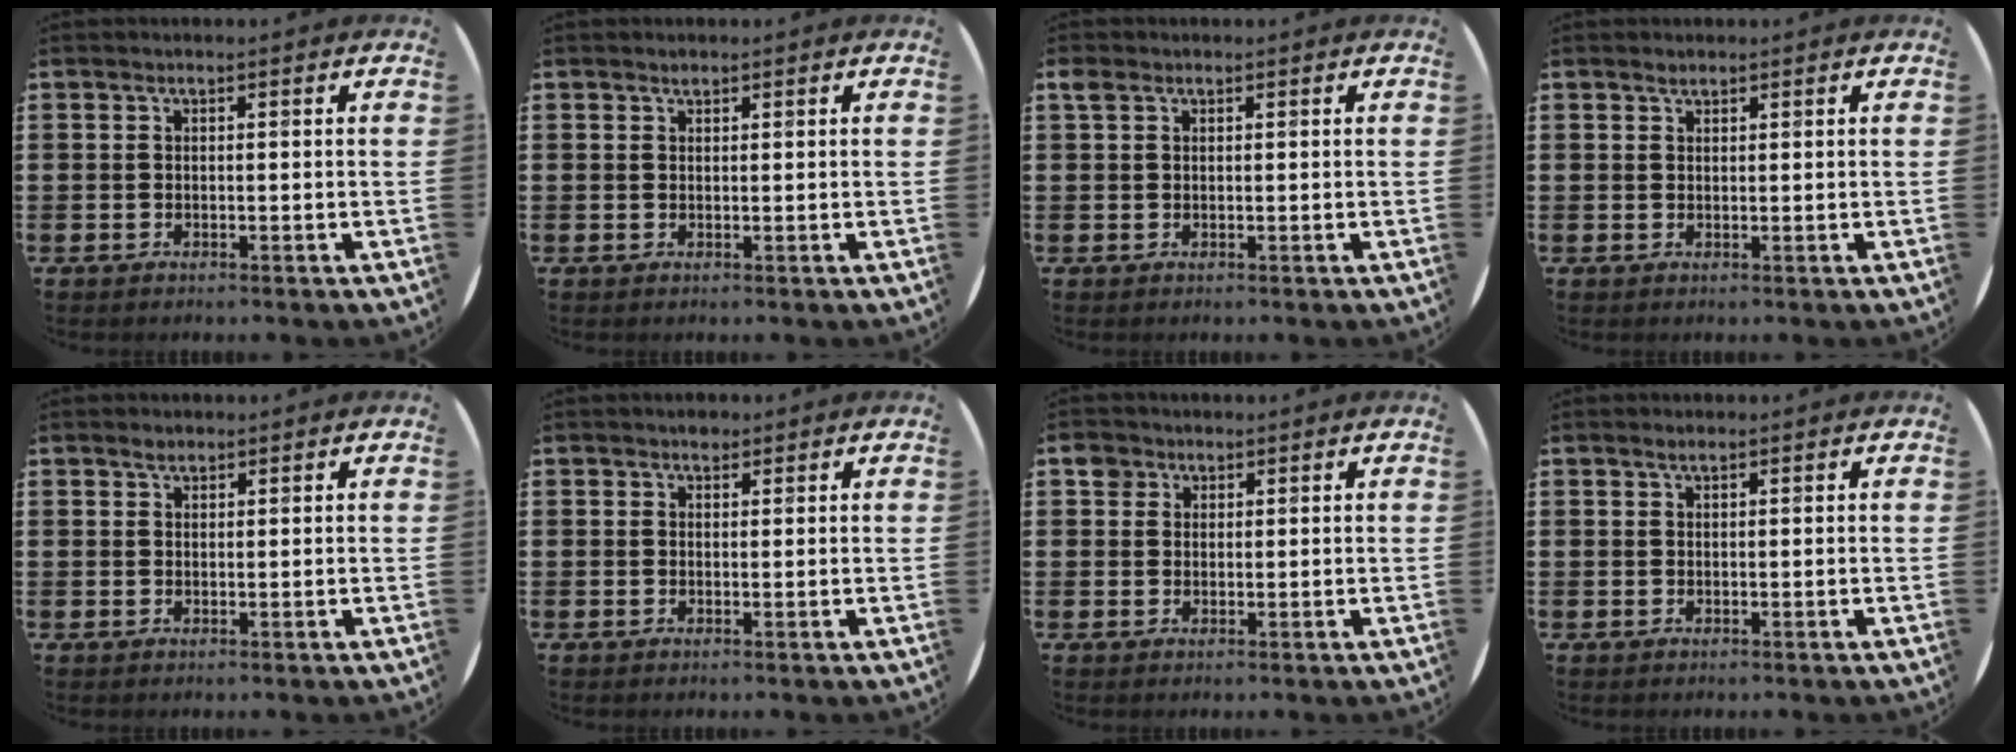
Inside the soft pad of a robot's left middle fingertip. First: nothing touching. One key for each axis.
{"total": 0.6, "fx": 0.5, "fy": 0.3, "fz": 0.1, "tx": -0.001, "ty": 0.003, "tz": 0.009}
{"total": 0.9, "fx": 0.5, "fy": 0.6, "fz": 0.4, "tx": -0.009, "ty": 0.005, "tz": 0.010}
{"total": 0.7, "fx": 0.7, "fy": 0.3, "fz": 0.1, "tx": -0.003, "ty": 0.002, "tz": 0.013}
{"total": 1.1, "fx": 1.0, "fy": 0.5, "fz": 0.3, "tx": 0.001, "ty": -0.001, "tz": 0.017}
{"total": 1.1, "fx": 1.0, "fy": 0.4, "fz": 0.1, "tx": 0.006, "ty": 0.001, "tz": 0.017}
{"total": 2.3, "fx": 1.6, "fy": 1.6, "fz": 0.3, "tx": 0.008, "ty": 0.000, "tz": 0.029}
{"total": 0.7, "fx": 0.6, "fy": 0.1, "fz": 0.4, "tx": -0.008, "ty": 0.002, "tz": 0.011}